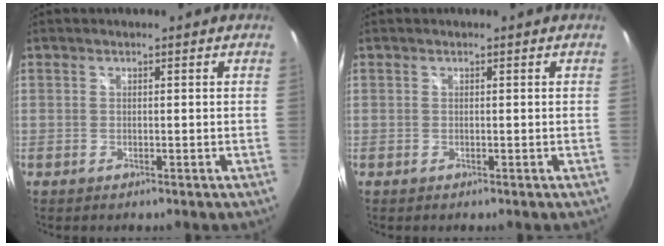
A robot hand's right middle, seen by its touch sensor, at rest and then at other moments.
{"total": 0.0}